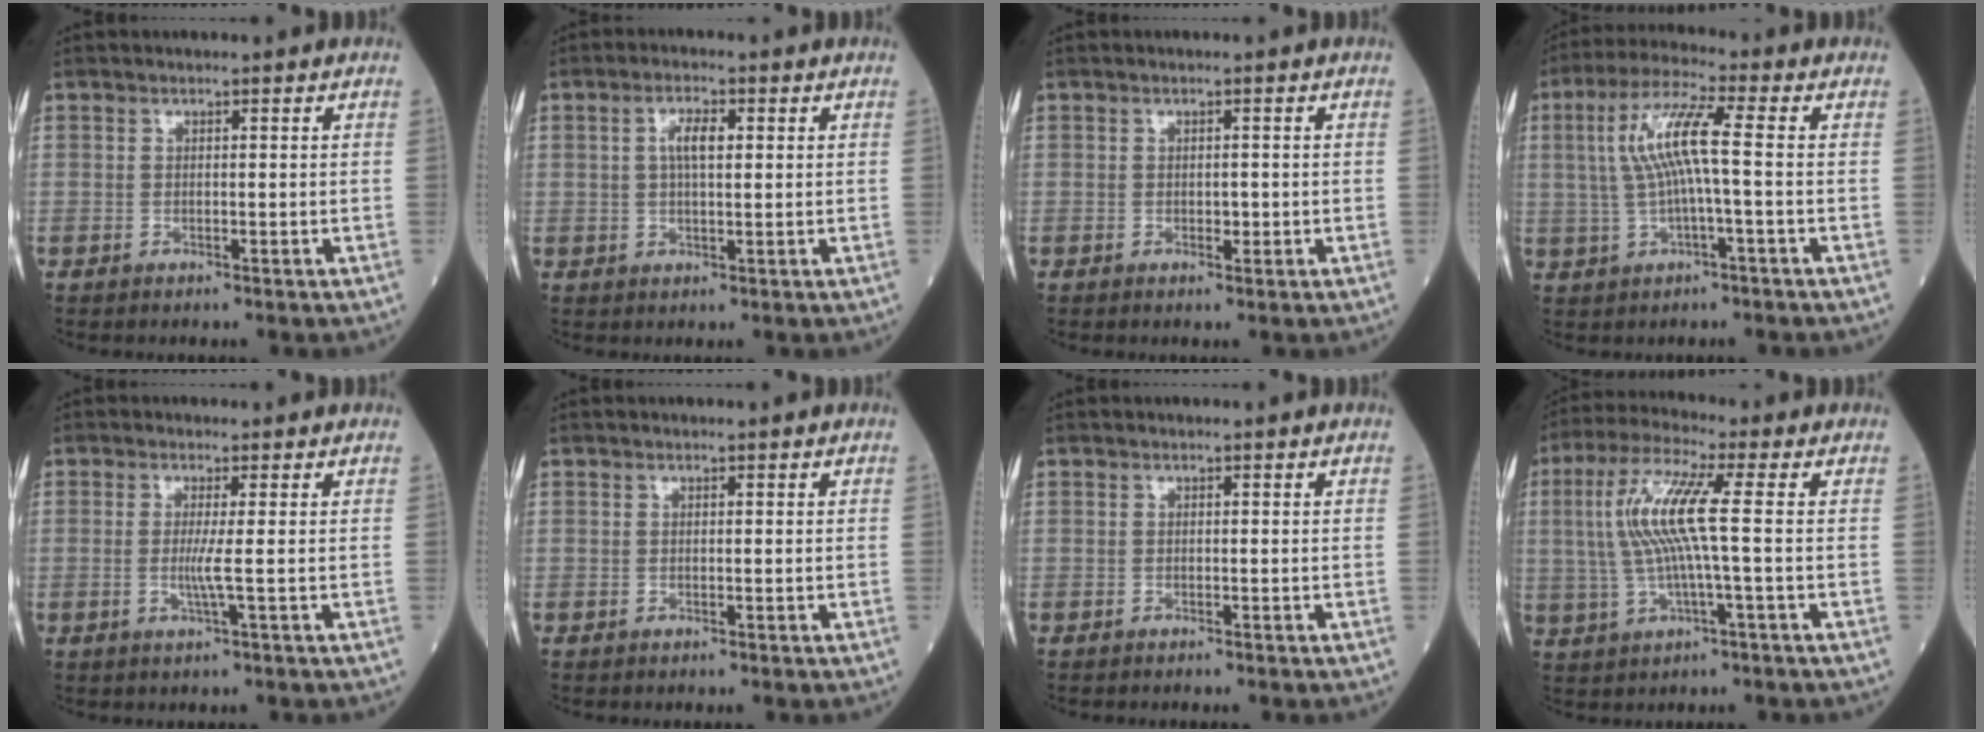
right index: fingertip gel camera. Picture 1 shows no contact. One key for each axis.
{"total": 3.9, "fx": 1.1, "fy": 1.2, "fz": 3.6, "tx": -0.071, "ty": 0.009, "tz": 0.021}
{"total": 1.2, "fx": -0.1, "fy": 0.6, "fz": 1.0, "tx": -0.015, "ty": 0.000, "tz": 0.002}
{"total": 8.7, "fx": 0.7, "fy": 0.6, "fz": 8.7, "tx": -0.179, "ty": 0.023, "tz": 0.014}
{"total": 2.5, "fx": -0.2, "fy": -0.7, "fz": 2.4, "tx": -0.051, "ty": -0.003, "tz": -0.005}
{"total": 0.0}
{"total": 0.0}
{"total": 9.9, "fx": 0.9, "fy": 0.3, "fz": 9.9, "tx": -0.216, "ty": 0.017, "tz": 0.017}